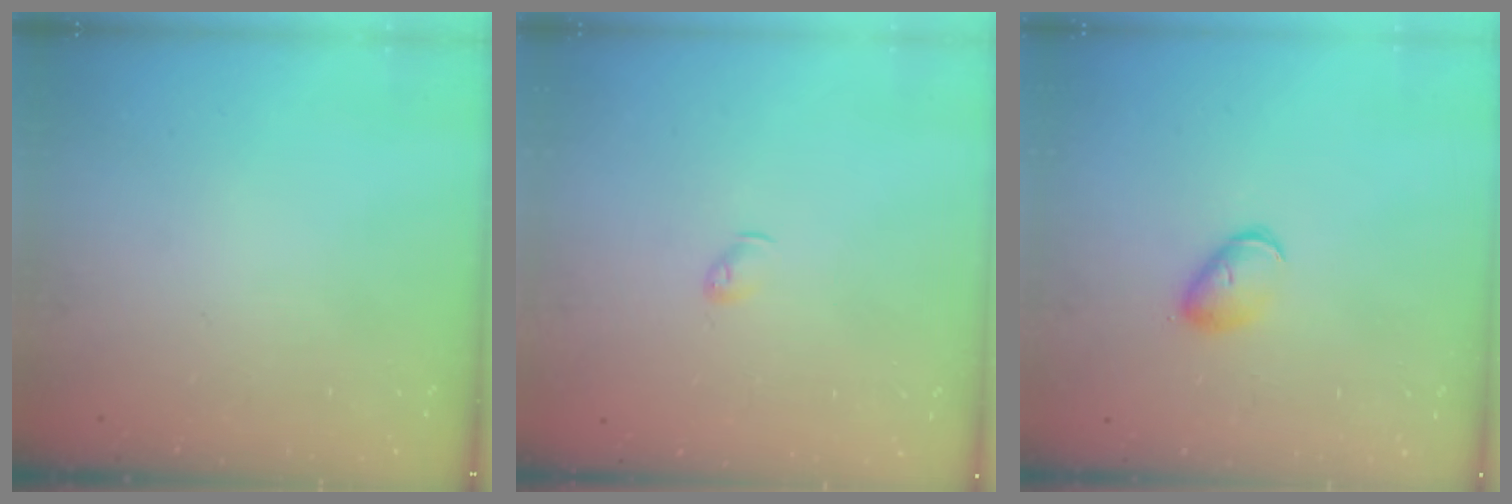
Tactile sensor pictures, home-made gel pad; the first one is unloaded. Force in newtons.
{"total": 3.3, "press": 3.2, "slide": 0.6}
{"total": 4.6, "press": 4.5, "slide": 0.8}